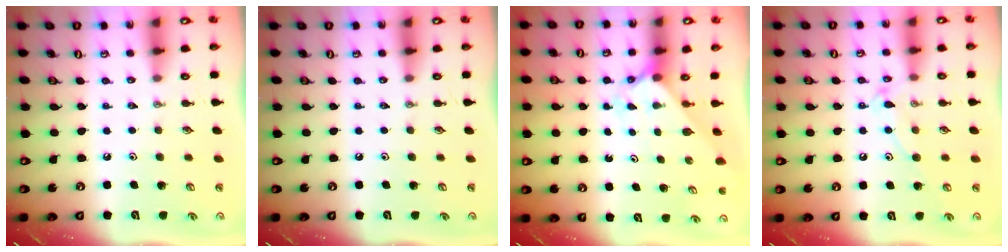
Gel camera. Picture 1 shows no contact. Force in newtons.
{"total": 0.0}
{"total": 2.0, "press": 2.0, "slide": 0.2}
{"total": 10.6, "press": 10.5, "slide": 1.0}